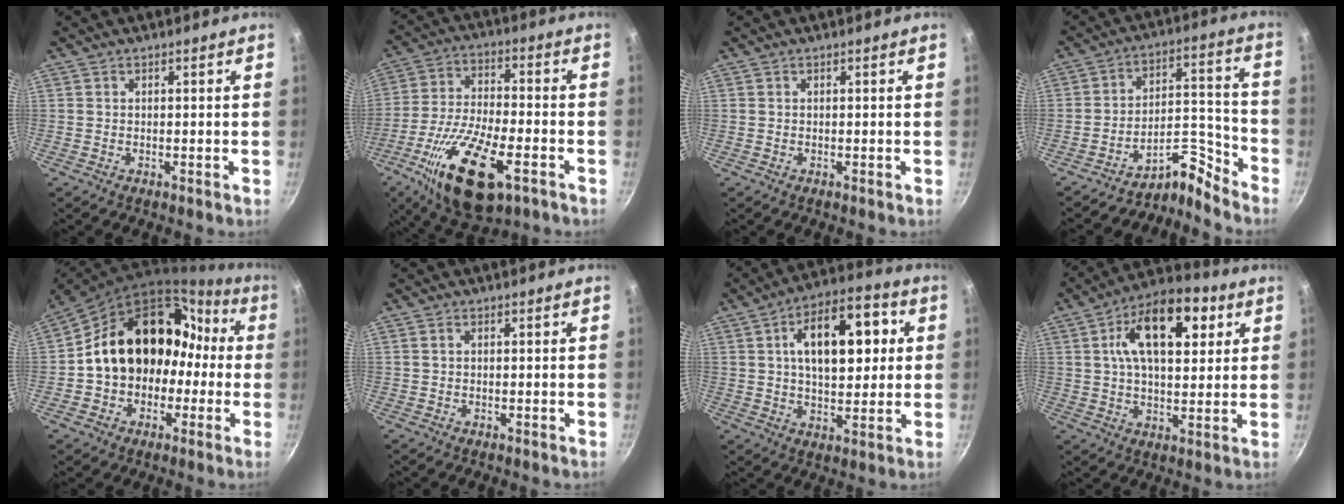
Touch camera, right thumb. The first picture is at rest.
{"total": 19.6, "force": [-8.7, 7.8, 15.7], "torque": [-0.285, 0.014, -0.157]}
{"total": 0.0}
{"total": 8.5, "force": [-8.1, 1.7, 1.8], "torque": [0.000, 0.107, -0.152]}
{"total": 20.9, "force": [-0.4, 16.6, 12.6], "torque": [-0.163, 0.082, 0.003]}
{"total": 0.7, "force": [0.2, 0.5, 0.5], "torque": [-0.009, 0.004, 0.002]}
{"total": 16.7, "force": [3.5, 9.0, 13.6], "torque": [-0.171, 0.010, 0.047]}
{"total": 17.3, "force": [5.6, 9.3, 13.4], "torque": [-0.182, -0.003, 0.077]}